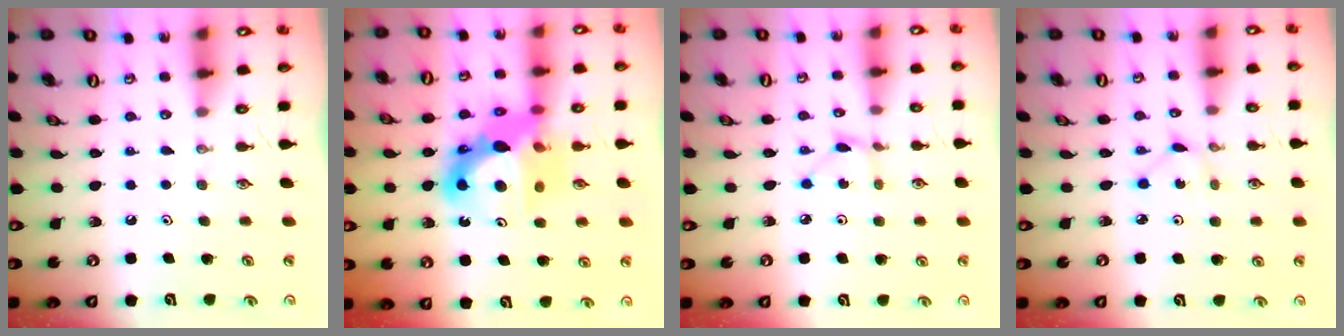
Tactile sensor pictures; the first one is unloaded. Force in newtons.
{"total": 15.6, "press": 15.5, "slide": 1.6}
{"total": 2.0, "press": 2.0, "slide": 0.2}
{"total": 1.3, "press": 1.3, "slide": 0.1}